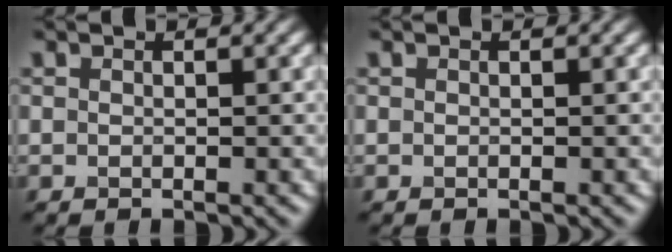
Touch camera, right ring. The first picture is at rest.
{"total": 0.0}